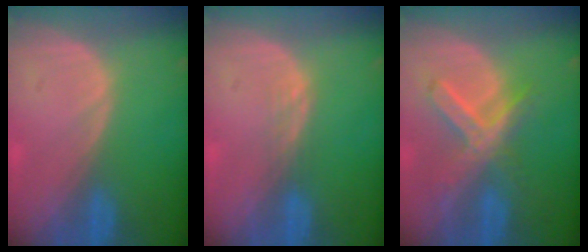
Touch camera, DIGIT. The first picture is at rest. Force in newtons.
{"total": 1.5, "press": 1.5, "slide": 0.3}
{"total": 7.4, "press": 6.2, "slide": 4.0}